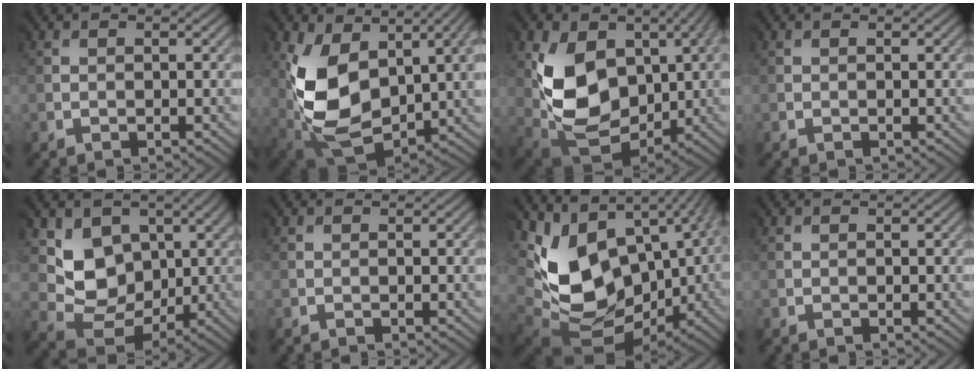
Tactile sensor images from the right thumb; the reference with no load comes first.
{"total": 11.0, "force": [1.0, 6.7, 8.6], "torque": [-0.205, -0.020, 0.029]}
{"total": 10.6, "force": [1.6, 7.8, 7.0], "torque": [-0.164, -0.013, 0.036]}
{"total": 0.0}
{"total": 8.7, "force": [2.1, 7.3, 4.3], "torque": [-0.104, -0.022, 0.040]}
{"total": 0.0}
{"total": 12.7, "force": [1.0, 9.1, 8.7], "torque": [-0.191, -0.035, 0.038]}
{"total": 0.0}